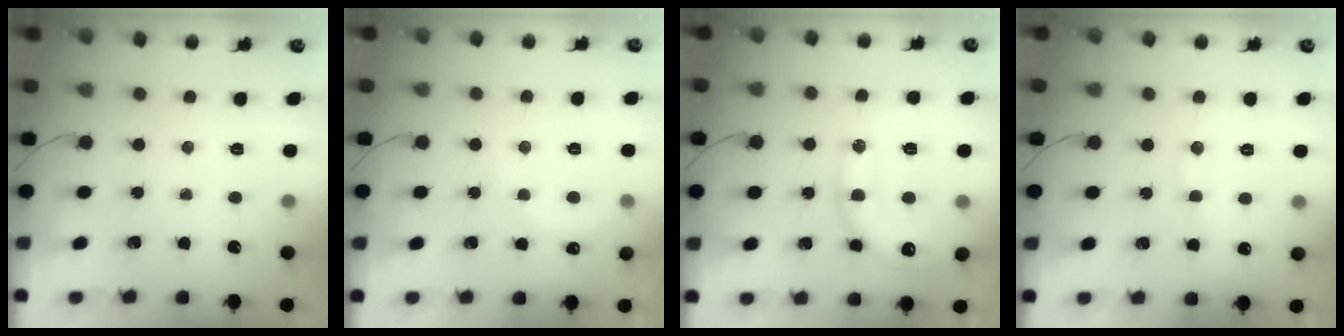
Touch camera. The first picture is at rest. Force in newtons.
{"total": 6.8, "press": 6.7, "slide": 1.2}
{"total": 15.0, "press": 14.9, "slide": 1.6}
{"total": 8.4, "press": 8.3, "slide": 1.4}